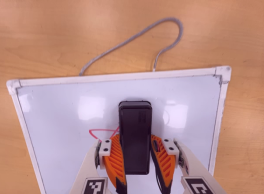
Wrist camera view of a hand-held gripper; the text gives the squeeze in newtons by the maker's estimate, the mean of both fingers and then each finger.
{"total": 13.7, "left": 14.4, "right": 13.0}